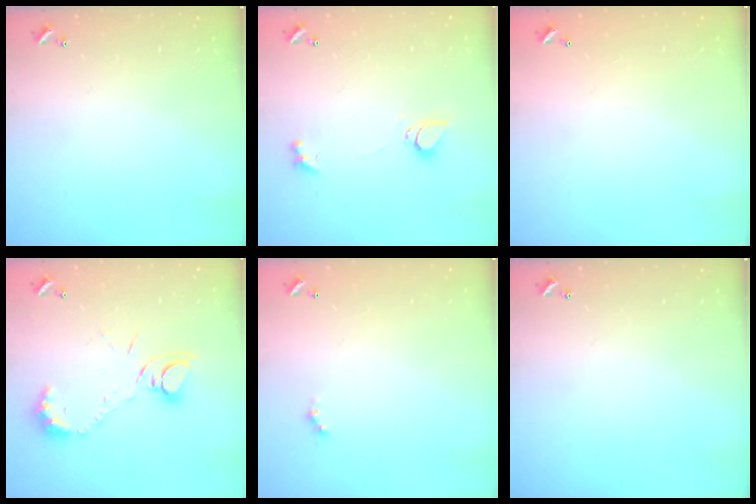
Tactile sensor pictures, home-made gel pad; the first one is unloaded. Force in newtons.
{"total": 1.0, "press": 0.9, "slide": 0.4}
{"total": 2.8, "press": 2.8, "slide": 0.1}
{"total": 10.0, "press": 10.0, "slide": 0.9}
{"total": 0.0}
{"total": 0.0}